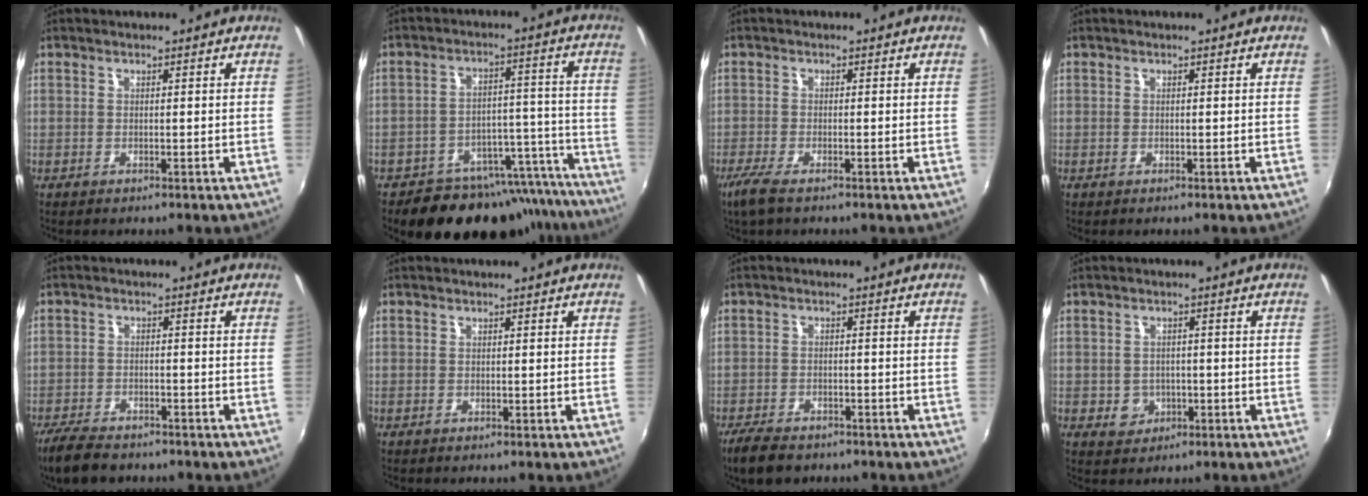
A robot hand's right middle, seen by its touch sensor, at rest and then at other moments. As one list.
[{"total": 21.3, "force": [-18.6, 8.5, 5.7], "torque": [-0.086, 0.054, -0.235]}, {"total": 3.9, "force": [-2.7, 0.7, 2.6], "torque": [-0.068, -0.013, -0.055]}, {"total": 0.0}, {"total": 8.0, "force": [-6.6, 2.9, 3.4], "torque": [-0.098, -0.018, -0.118]}, {"total": 0.0}, {"total": 6.6, "force": [-5.3, 2.8, 2.9], "torque": [-0.082, -0.011, -0.093]}, {"total": 4.2, "force": [-1.1, 3.9, 1.1], "torque": [-0.029, 0.004, -0.010]}]